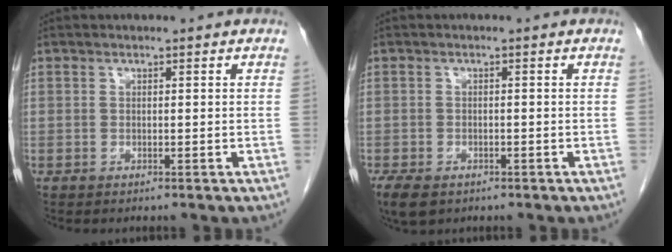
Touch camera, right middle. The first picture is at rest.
{"total": 5.8, "force": [-3.7, 3.3, 3.0], "torque": [-0.063, -0.011, -0.056]}